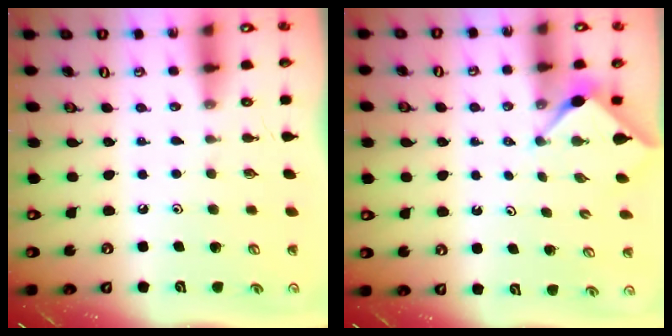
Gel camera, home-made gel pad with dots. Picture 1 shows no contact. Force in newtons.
{"total": 2.8, "press": 2.8, "slide": 0.4}